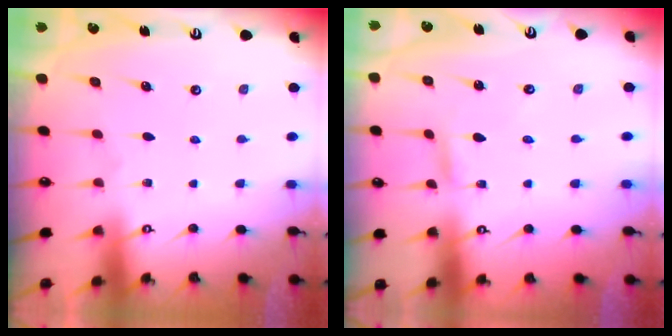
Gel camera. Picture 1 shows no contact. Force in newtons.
{"total": 2.5, "press": 2.5, "slide": 0.2}